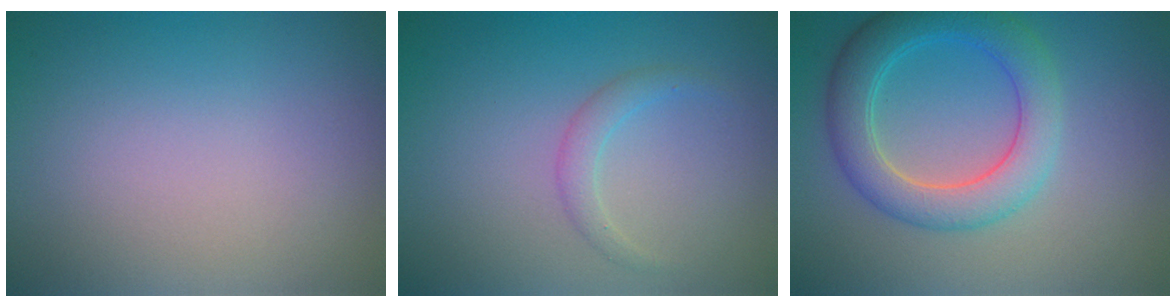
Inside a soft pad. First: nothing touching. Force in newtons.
{"total": 1.5, "press": 1.5, "slide": 0.1}
{"total": 5.5, "press": 5.5, "slide": 0.4}